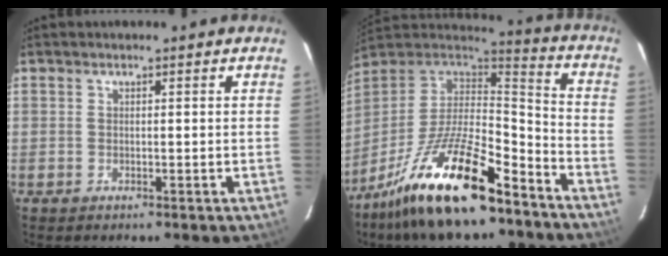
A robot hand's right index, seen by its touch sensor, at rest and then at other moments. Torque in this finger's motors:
{"motor_torque": [1.53, -0.61, 0.65, 0.15]}